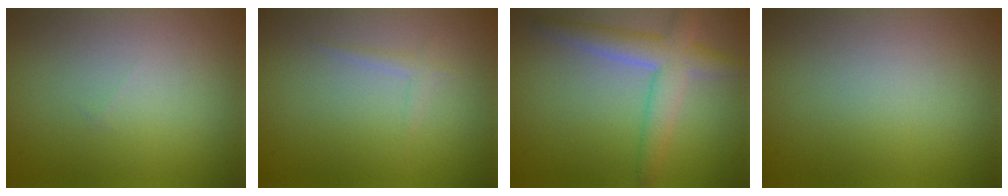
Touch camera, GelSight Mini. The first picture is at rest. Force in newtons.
{"total": 0.9, "press": 0.9, "slide": 0.1}
{"total": 4.5, "press": 4.5, "slide": 0.3}
{"total": 0.0}